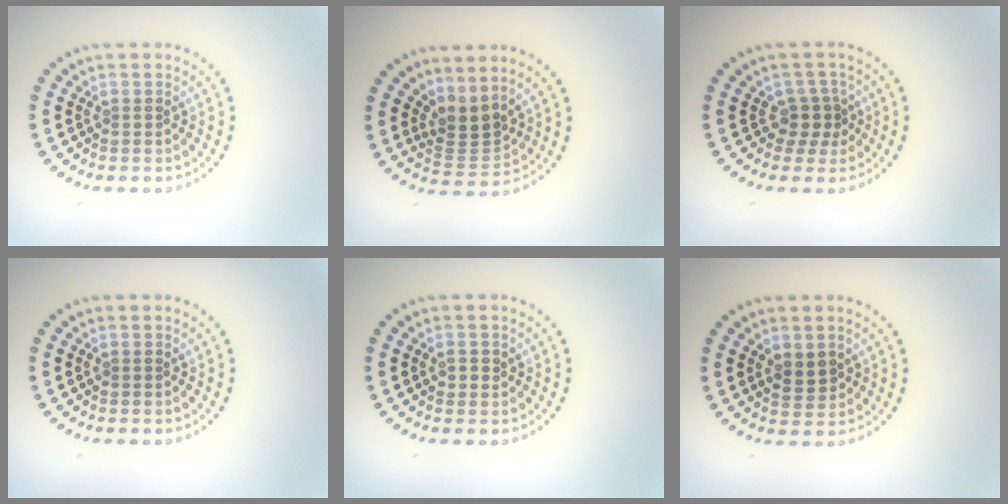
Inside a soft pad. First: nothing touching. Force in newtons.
{"total": 2.8, "press": 2.0, "slide": 2.0}
{"total": 2.2, "press": 1.6, "slide": 1.4}
{"total": 0.0}
{"total": 1.0, "press": 1.0, "slide": 0.2}
{"total": 2.1, "press": 2.0, "slide": 0.4}